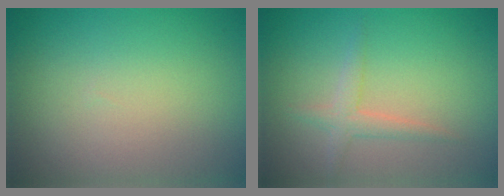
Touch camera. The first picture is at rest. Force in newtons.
{"total": 1.8, "press": 1.8, "slide": 0.0}